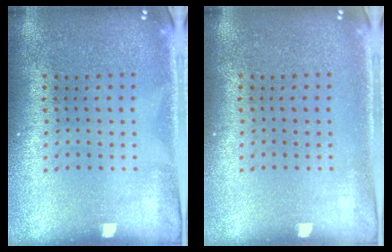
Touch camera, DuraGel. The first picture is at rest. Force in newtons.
{"total": 0.0}